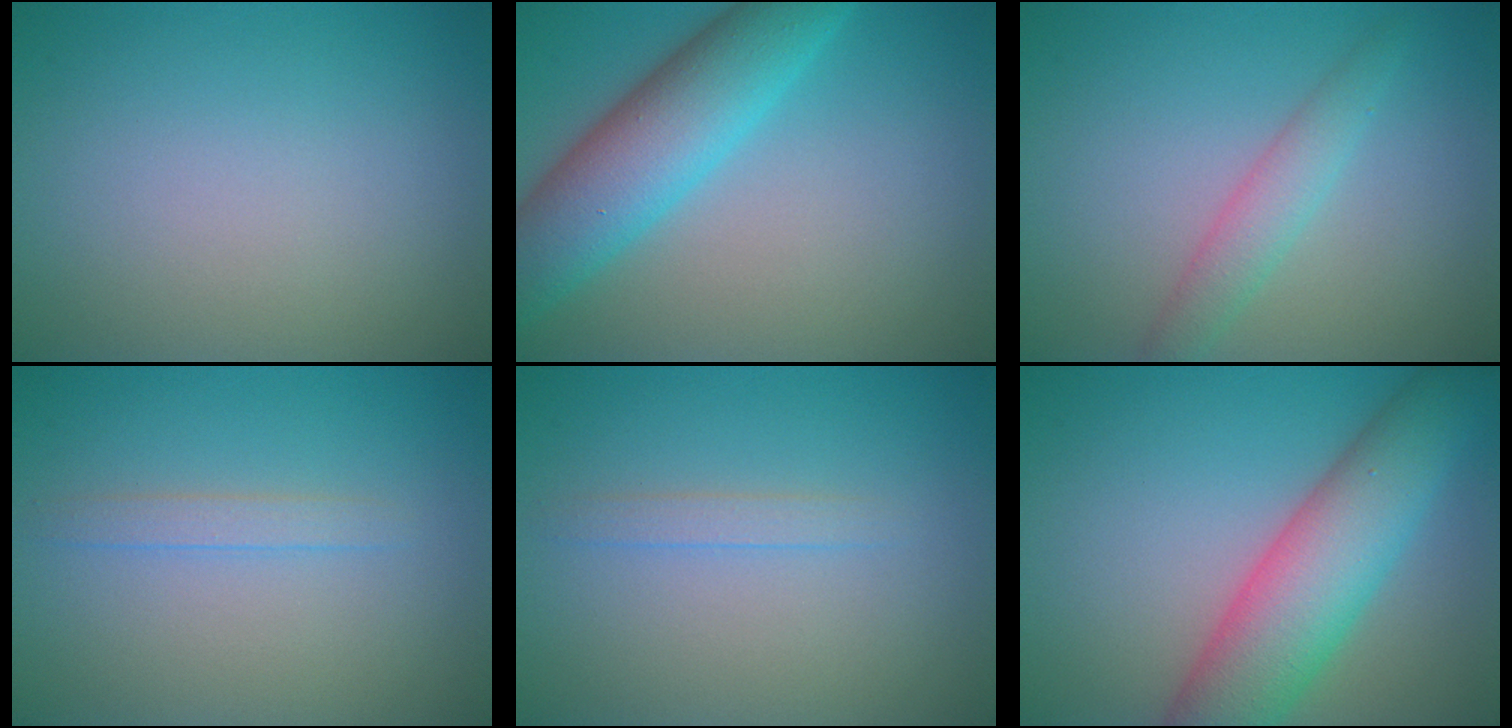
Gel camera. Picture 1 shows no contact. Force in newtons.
{"total": 7.6, "press": 7.6, "slide": 0.2}
{"total": 2.9, "press": 2.9, "slide": 0.1}
{"total": 1.2, "press": 1.2, "slide": 0.2}
{"total": 1.1, "press": 1.1, "slide": 0.0}
{"total": 8.4, "press": 8.4, "slide": 0.5}